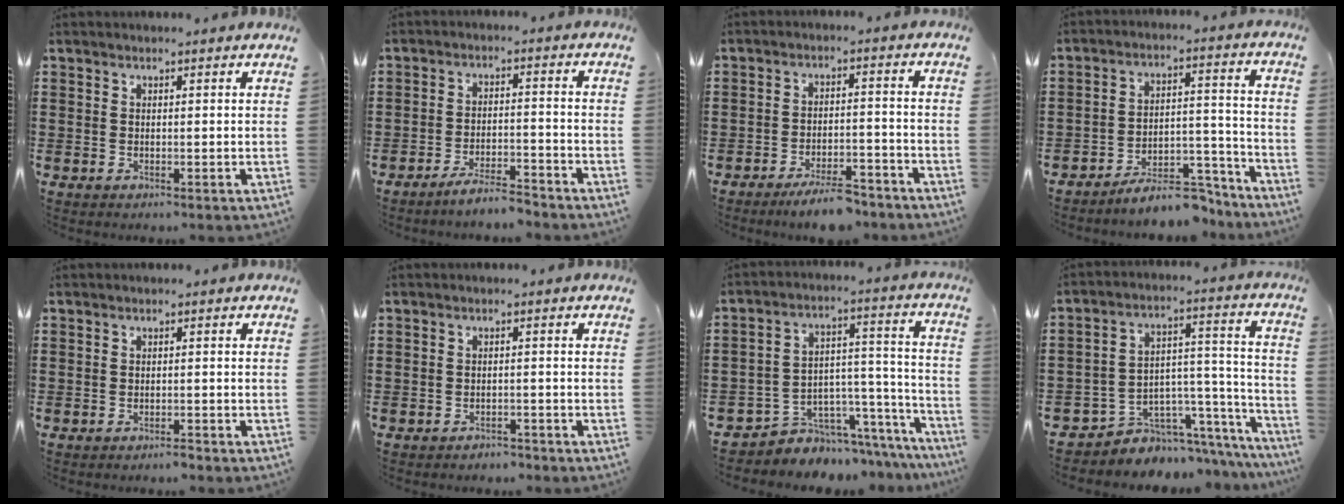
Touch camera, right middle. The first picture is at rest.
{"total": 4.5, "force": [-4.3, 0.0, 1.4], "torque": [-0.032, -0.005, -0.084]}
{"total": 5.5, "force": [-5.0, 0.6, 2.2], "torque": [-0.040, -0.002, -0.092]}
{"total": 7.8, "force": [-7.1, 1.7, 2.7], "torque": [-0.031, 0.022, -0.127]}
{"total": 0.9, "force": [-0.8, 0.0, 0.3], "torque": [-0.008, -0.002, -0.016]}
{"total": 1.6, "force": [-1.6, 0.2, -0.2], "torque": [-0.004, -0.001, -0.035]}
{"total": 4.9, "force": [-4.1, 2.5, -0.2], "torque": [-0.009, -0.004, -0.081]}
{"total": 4.9, "force": [-3.9, 3.0, 0.2], "torque": [-0.017, -0.012, -0.071]}